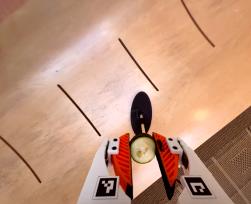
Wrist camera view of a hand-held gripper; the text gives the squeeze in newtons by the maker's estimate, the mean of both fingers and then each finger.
{"total": 8.4, "left": 8.4, "right": 8.3}